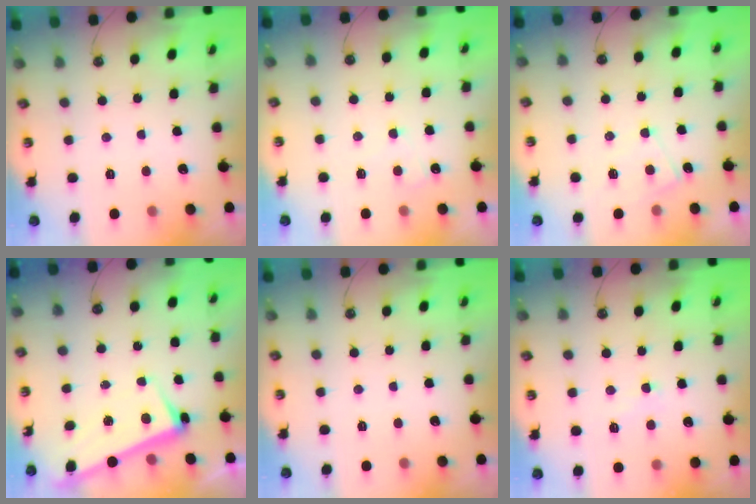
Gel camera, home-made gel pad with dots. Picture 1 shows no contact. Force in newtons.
{"total": 2.5, "press": 2.4, "slide": 0.4}
{"total": 1.6, "press": 1.6, "slide": 0.5}
{"total": 2.7, "press": 2.6, "slide": 0.7}
{"total": 0.0}
{"total": 1.1, "press": 0.7, "slide": 0.8}